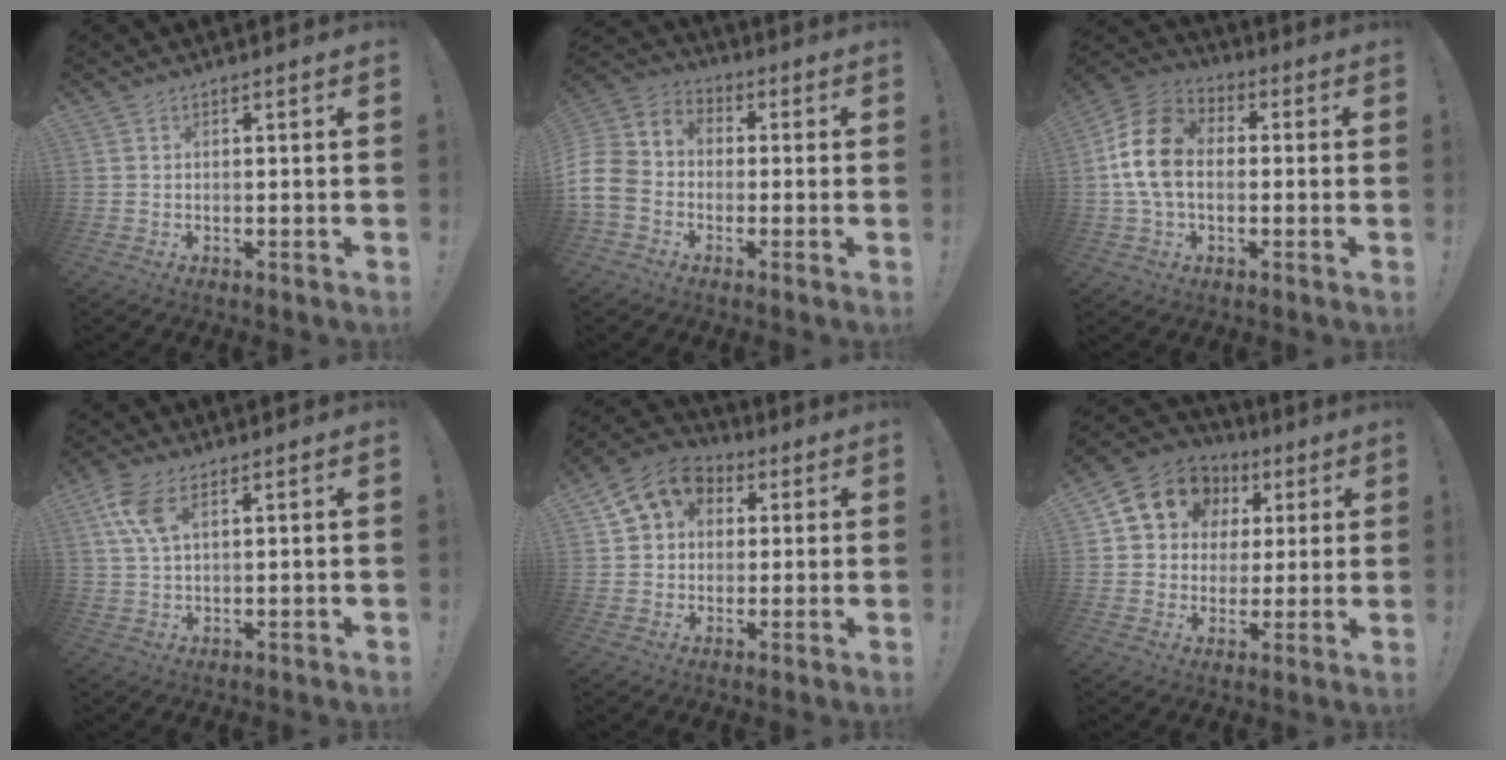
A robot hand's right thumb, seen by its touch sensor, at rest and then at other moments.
{"total": 11.3, "force": [-4.2, 8.9, 5.6], "torque": [-0.109, 0.031, -0.075]}
{"total": 16.1, "force": [0.0, 11.4, 11.4], "torque": [-0.207, 0.027, 0.003]}
{"total": 7.7, "force": [3.4, 3.5, 6.0], "torque": [-0.123, -0.007, 0.062]}
{"total": 12.1, "force": [4.4, 9.8, 5.4], "torque": [-0.083, -0.007, 0.091]}
{"total": 13.2, "force": [5.4, 10.9, 5.1], "torque": [-0.075, -0.024, 0.109]}